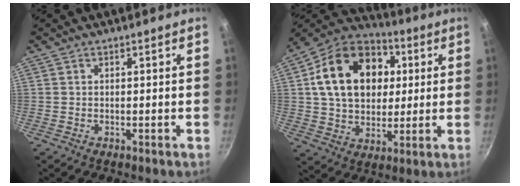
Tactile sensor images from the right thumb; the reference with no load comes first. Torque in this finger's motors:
{"motor_torque": [0.45, 4.10, 1.68, 0.36, 0.18]}